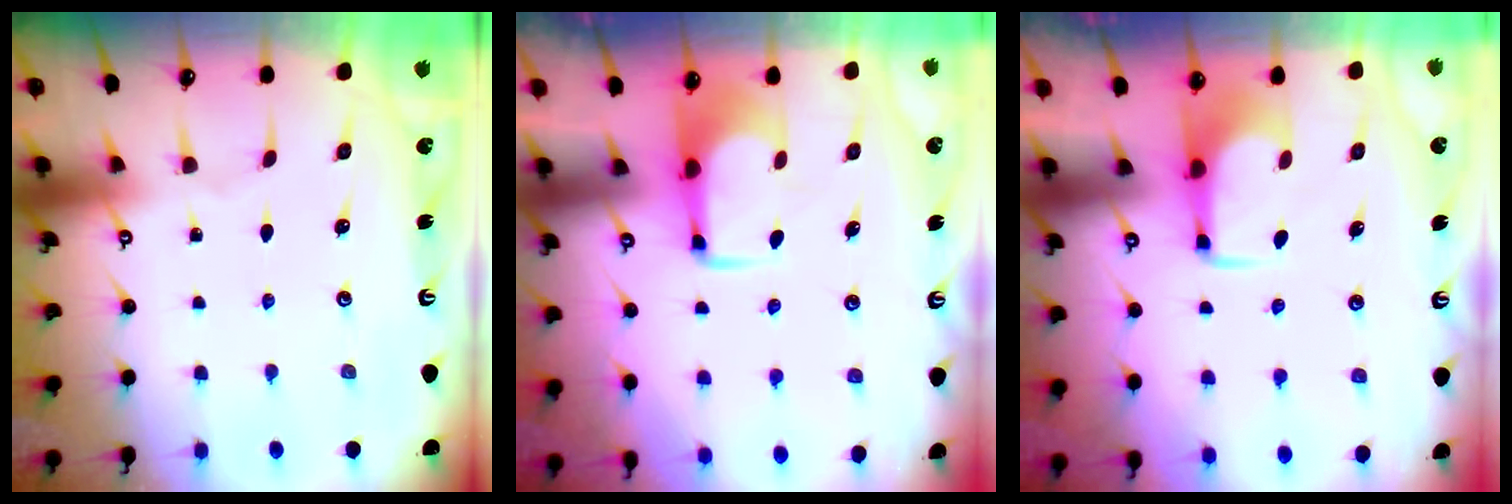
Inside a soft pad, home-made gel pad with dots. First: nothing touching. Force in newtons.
{"total": 2.0, "press": 2.0, "slide": 0.4}
{"total": 2.0, "press": 1.9, "slide": 0.4}